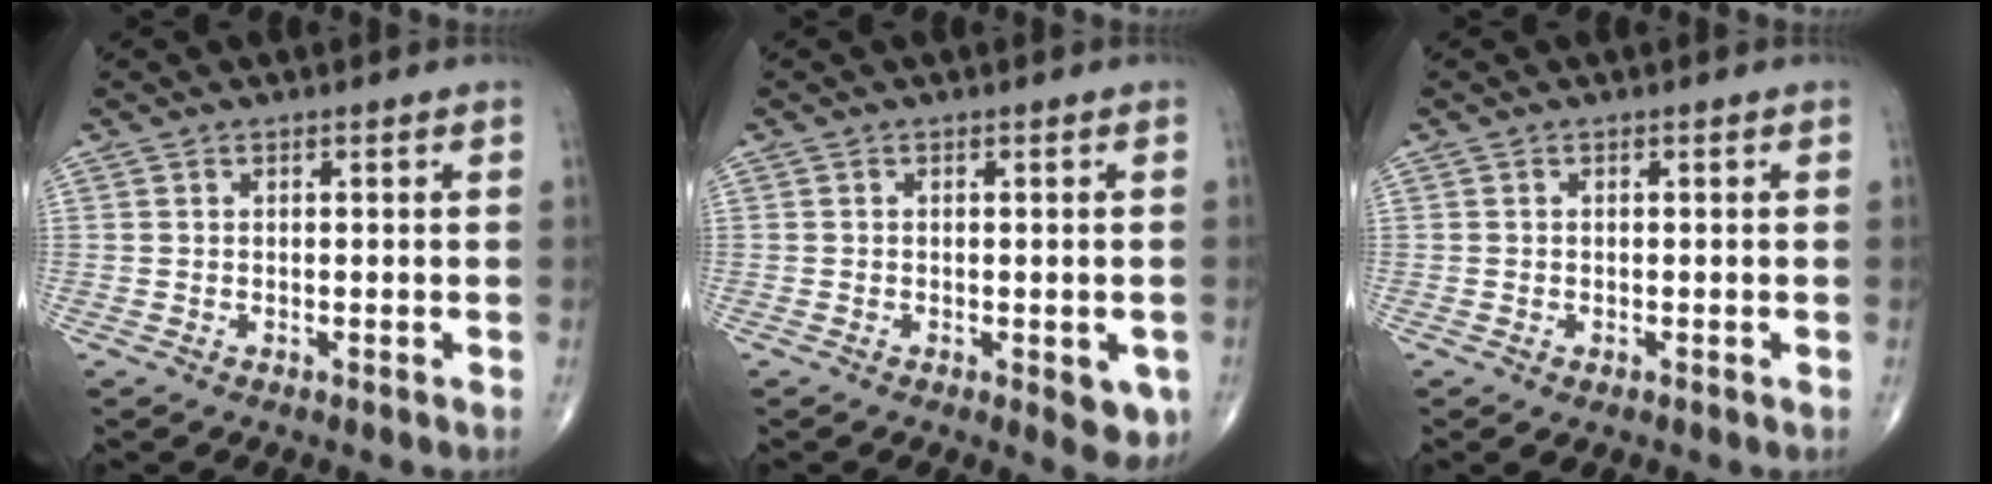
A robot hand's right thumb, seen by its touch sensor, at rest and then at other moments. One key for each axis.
{"total": 4.8, "fx": -1.6, "fy": 1.9, "fz": 4.0, "tx": -0.029, "ty": -0.006, "tz": -0.017}
{"total": 1.1, "fx": -0.5, "fy": 0.6, "fz": 0.7, "tx": -0.006, "ty": -0.001, "tz": -0.004}